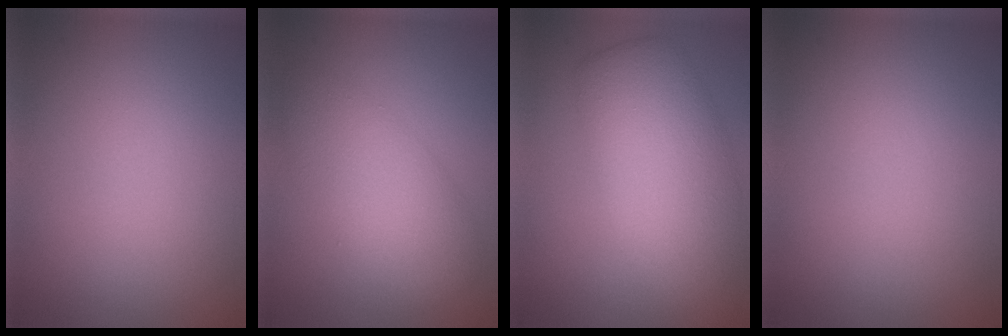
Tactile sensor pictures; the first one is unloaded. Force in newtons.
{"total": 5.3, "press": 5.3, "slide": 0.2}
{"total": 7.2, "press": 7.2, "slide": 0.6}
{"total": 0.0}